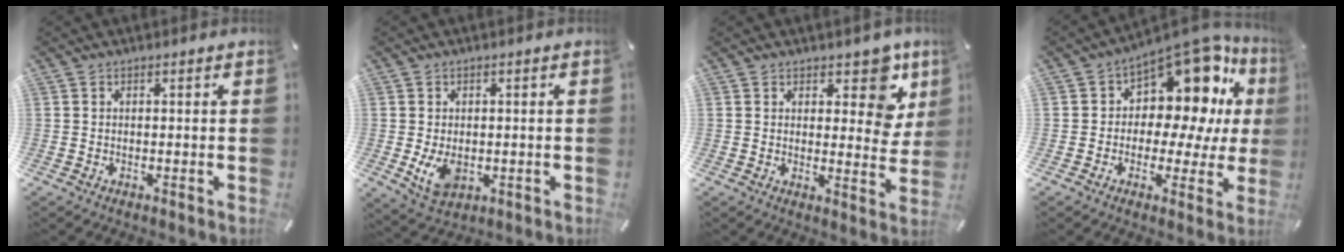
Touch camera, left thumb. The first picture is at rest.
{"total": 6.2, "force": [-0.8, 4.5, 4.2], "torque": [-0.081, -0.006, -0.016]}
{"total": 9.9, "force": [6.1, 5.3, 5.8], "torque": [-0.041, -0.045, 0.099]}
{"total": 15.9, "force": [7.9, 9.4, 10.1], "torque": [-0.135, -0.078, 0.137]}